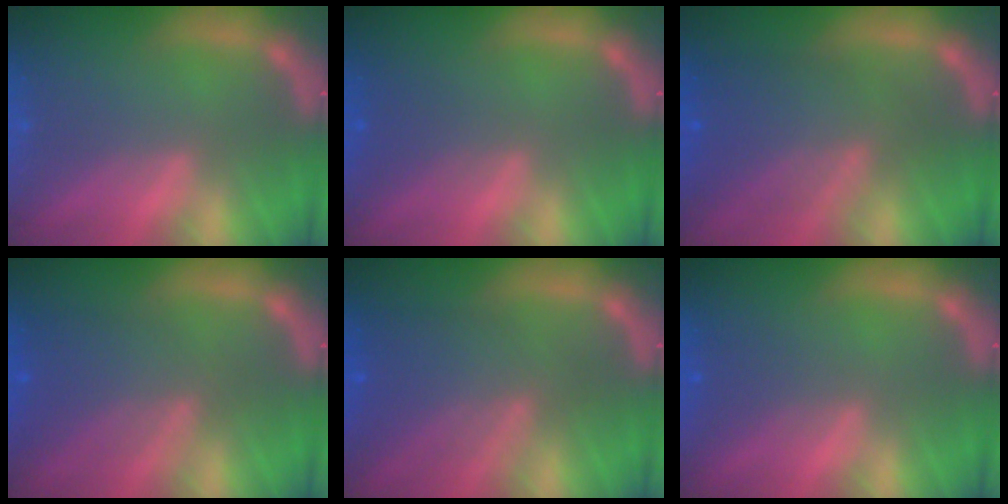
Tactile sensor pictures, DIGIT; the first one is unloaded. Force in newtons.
{"total": 2.0}
{"total": 7.5}
{"total": 5.5}
{"total": 6.6}
{"total": 1.9}